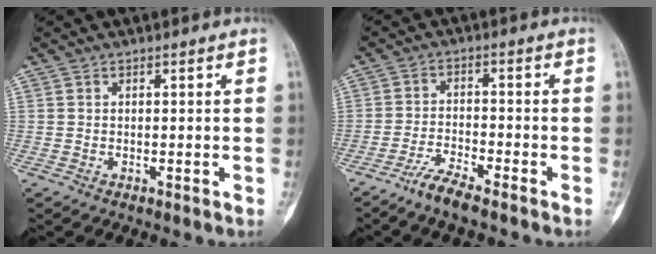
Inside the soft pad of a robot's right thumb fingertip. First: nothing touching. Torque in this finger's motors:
{"motor_torque": [0.85, 0.47, 0.35, -0.61, 0.14]}